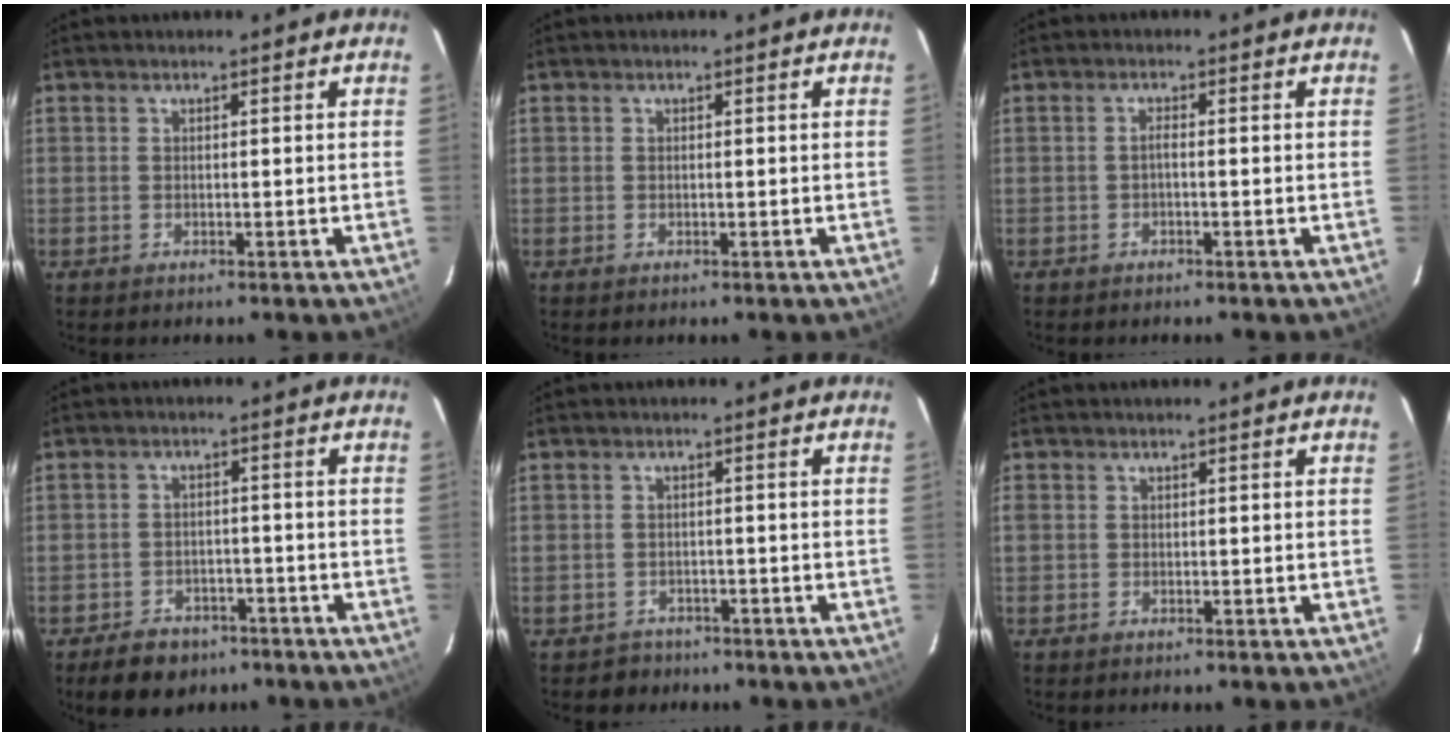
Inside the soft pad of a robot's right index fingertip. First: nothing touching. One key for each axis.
{"total": 0.0}
{"total": 1.1, "fx": -0.5, "fy": 0.1, "fz": 0.9, "tx": -0.019, "ty": 0.005, "tz": -0.011}
{"total": 7.7, "fx": -5.4, "fy": 4.9, "fz": 2.6, "tx": -0.068, "ty": 0.013, "tz": -0.068}
{"total": 3.0, "fx": -2.0, "fy": 2.2, "fz": -0.4, "tx": 0.003, "ty": 0.014, "tz": -0.028}
{"total": 0.6, "fx": 0.0, "fy": 0.6, "fz": 0.2, "tx": -0.004, "ty": 0.000, "tz": -0.003}